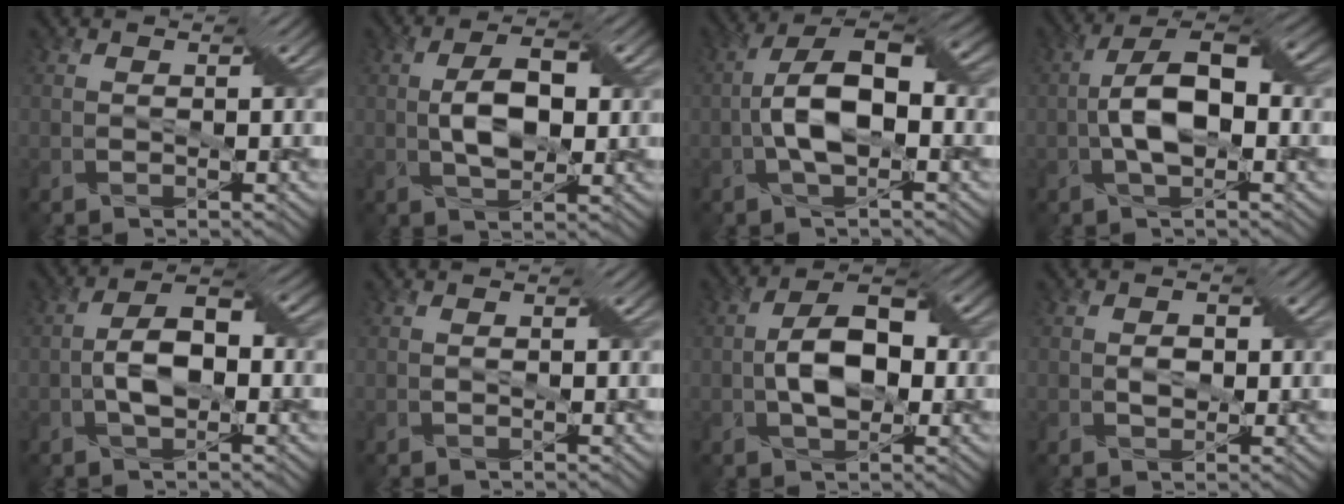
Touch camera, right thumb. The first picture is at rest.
{"total": 5.3, "force": [0.4, 2.6, 4.5], "torque": [-0.084, 0.003, 0.004]}
{"total": 8.3, "force": [-0.9, 4.0, 7.3], "torque": [-0.138, 0.013, -0.018]}
{"total": 7.7, "force": [-0.7, 3.7, 6.7], "torque": [-0.127, 0.012, -0.016]}
{"total": 5.8, "force": [-1.0, 3.1, 4.9], "torque": [-0.085, 0.011, -0.019]}
{"total": 0.0}
{"total": 6.6, "force": [-0.4, 3.9, 5.3], "torque": [-0.097, 0.009, -0.011]}
{"total": 1.5, "force": [0.1, 1.3, 0.8], "torque": [-0.014, -0.004, 0.004]}